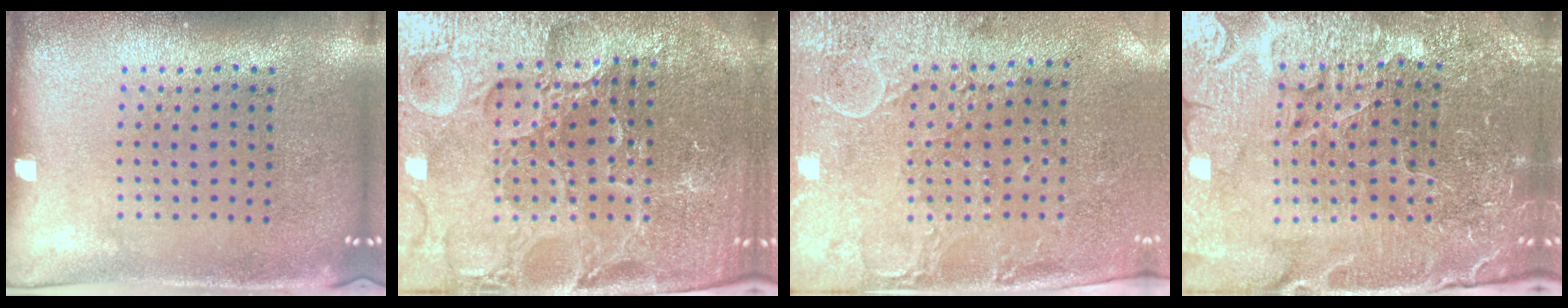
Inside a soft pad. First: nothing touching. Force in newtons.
{"total": 5.7, "press": 5.2, "slide": 2.4}
{"total": 2.9, "press": 2.3, "slide": 1.7}
{"total": 4.8, "press": 4.6, "slide": 1.3}